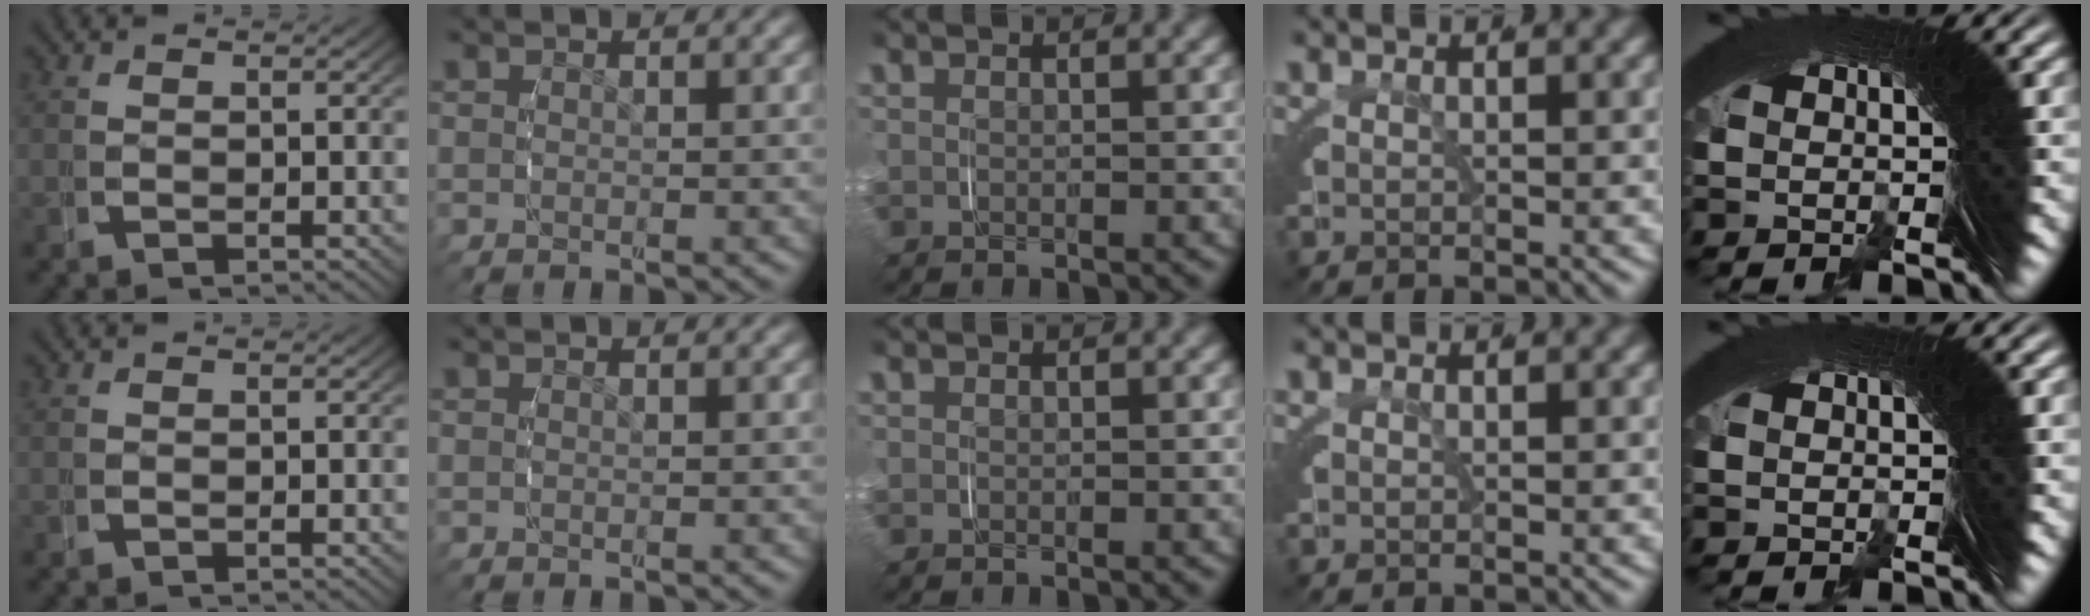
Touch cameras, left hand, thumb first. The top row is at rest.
{}